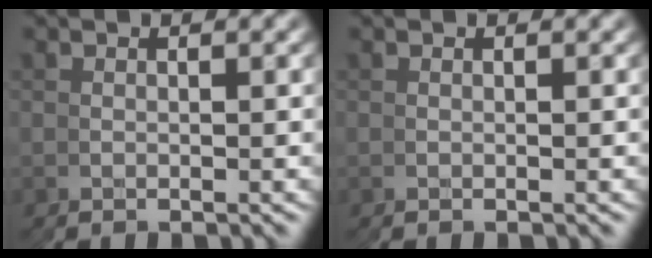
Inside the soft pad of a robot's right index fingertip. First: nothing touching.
{"total": 0.0}